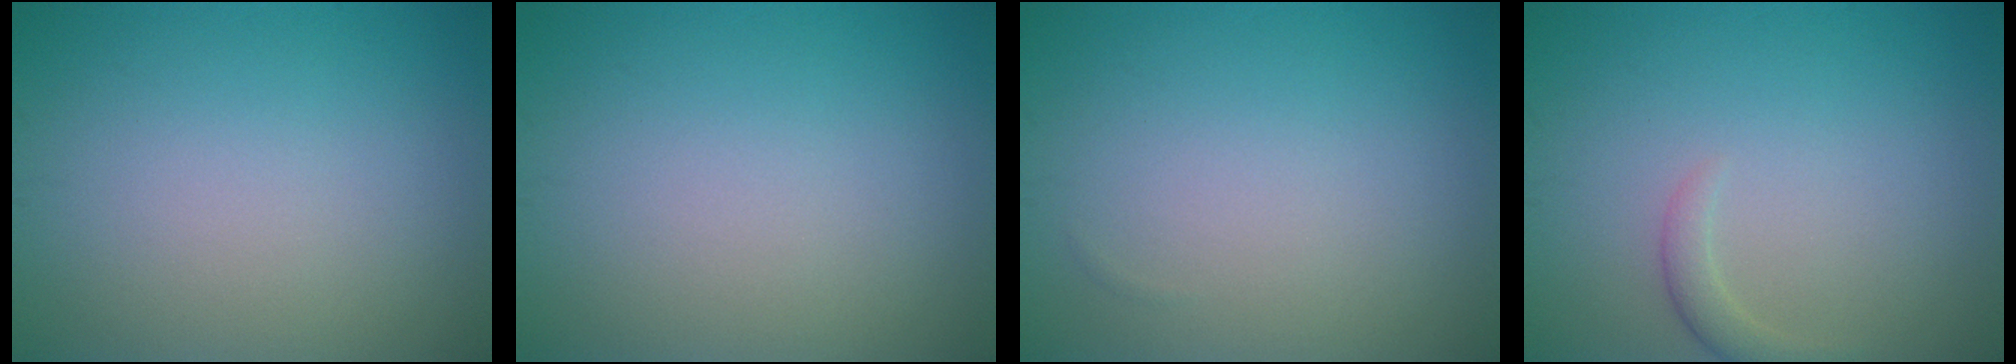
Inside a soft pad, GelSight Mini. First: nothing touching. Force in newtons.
{"total": 0.0}
{"total": 0.0}
{"total": 1.4, "press": 1.4, "slide": 0.1}